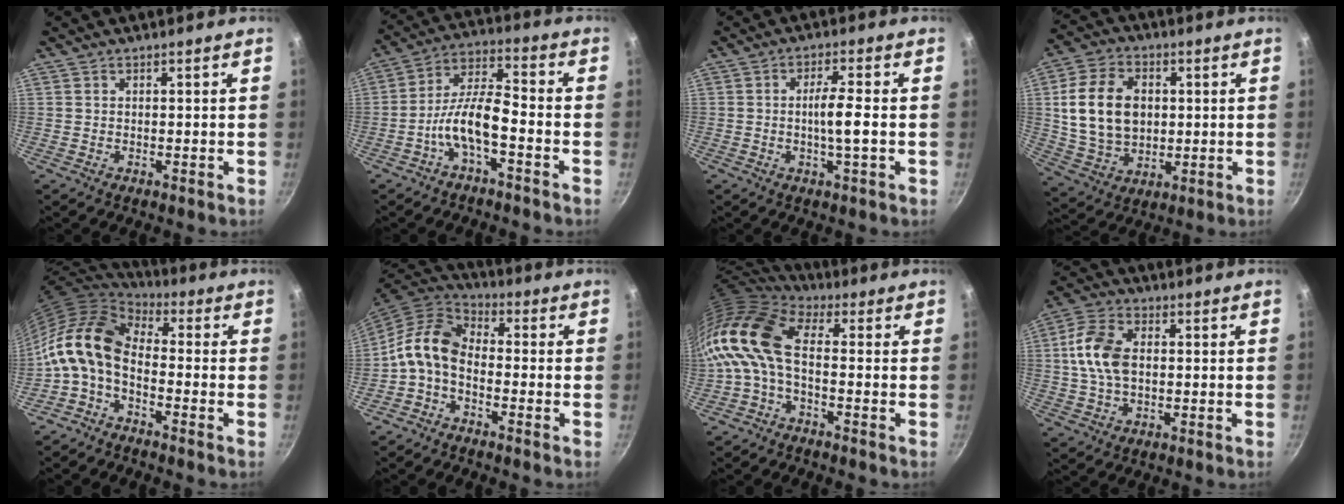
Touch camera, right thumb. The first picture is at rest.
{"total": 9.1, "force": [-4.0, 3.0, 7.7], "torque": [-0.150, 0.044, -0.081]}
{"total": 5.4, "force": [-0.7, 0.5, 5.3], "torque": [-0.100, 0.010, -0.014]}
{"total": 15.6, "force": [2.0, 11.1, 10.7], "torque": [-0.185, 0.000, 0.044]}
{"total": 13.5, "force": [-1.8, 7.9, 10.9], "torque": [-0.209, 0.030, -0.051]}
{"total": 9.6, "force": [-2.2, 6.1, 7.2], "torque": [-0.138, 0.043, -0.060]}
{"total": 12.0, "force": [-0.9, 6.2, 10.3], "torque": [-0.213, 0.021, -0.035]}
{"total": 10.4, "force": [0.8, 6.6, 8.0], "torque": [-0.151, 0.016, 0.006]}